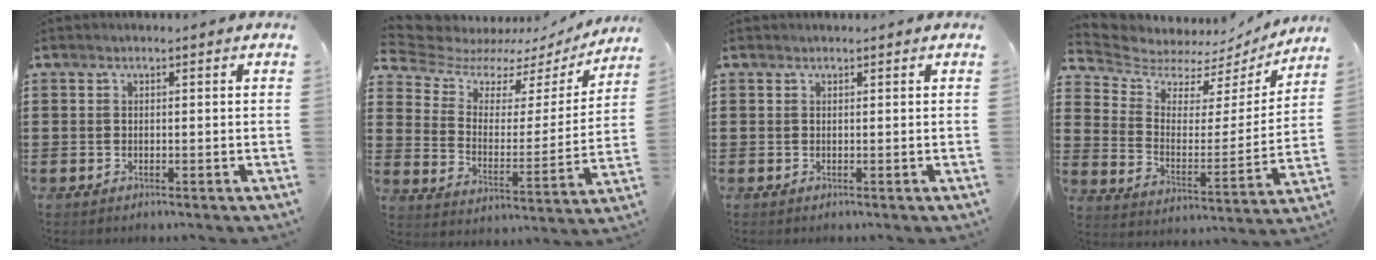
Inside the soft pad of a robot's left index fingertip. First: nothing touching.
{"total": 6.7, "force": [5.5, 3.1, 2.3], "torque": [-0.076, -0.033, 0.096]}
{"total": 0.0}
{"total": 5.7, "force": [5.2, 2.2, 0.9], "torque": [-0.053, -0.040, 0.087]}